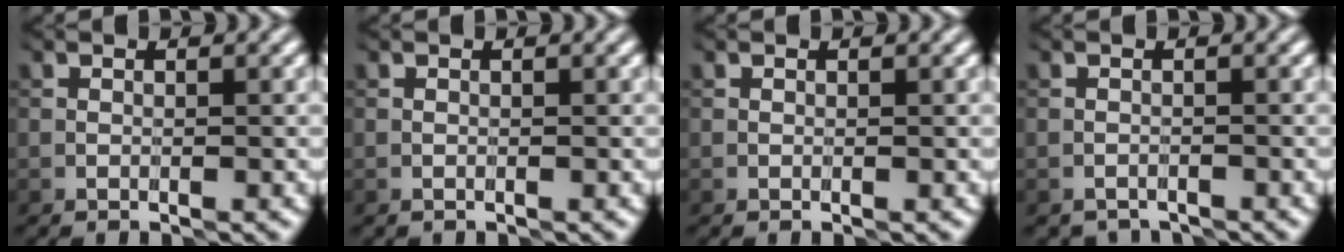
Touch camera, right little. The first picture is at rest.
{"total": 0.0}
{"total": 0.0}
{"total": 1.8, "force": [-1.8, 0.3, -0.1], "torque": [0.006, -0.002, -0.034]}